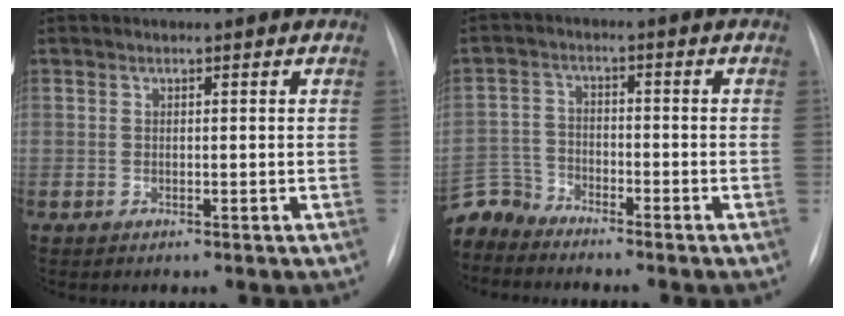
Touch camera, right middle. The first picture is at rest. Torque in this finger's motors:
{"motor_torque": [-0.03, -0.10, 0.00, -0.02]}